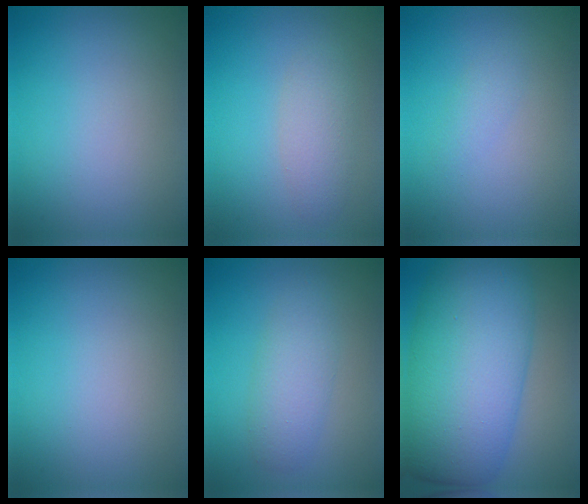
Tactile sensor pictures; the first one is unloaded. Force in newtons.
{"total": 2.5, "press": 2.5, "slide": 0.2}
{"total": 1.1, "press": 1.1, "slide": 0.0}
{"total": 0.0}
{"total": 3.0, "press": 3.0, "slide": 0.1}
{"total": 13.3, "press": 13.3, "slide": 0.3}